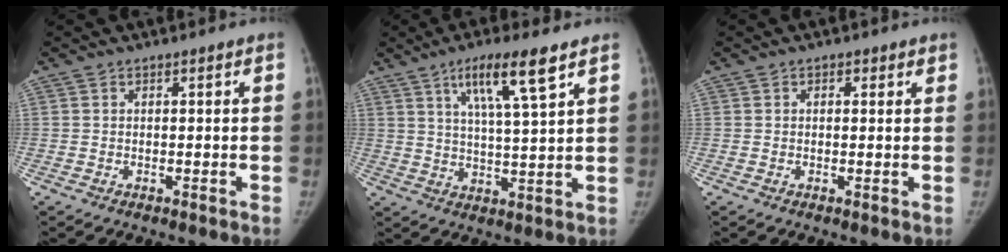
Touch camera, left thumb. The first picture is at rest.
{"total": 10.4, "force": [5.7, 1.1, 8.6], "torque": [-0.150, -0.025, 0.101]}
{"total": 1.3, "force": [0.7, 0.9, 0.6], "torque": [0.010, -0.001, 0.004]}